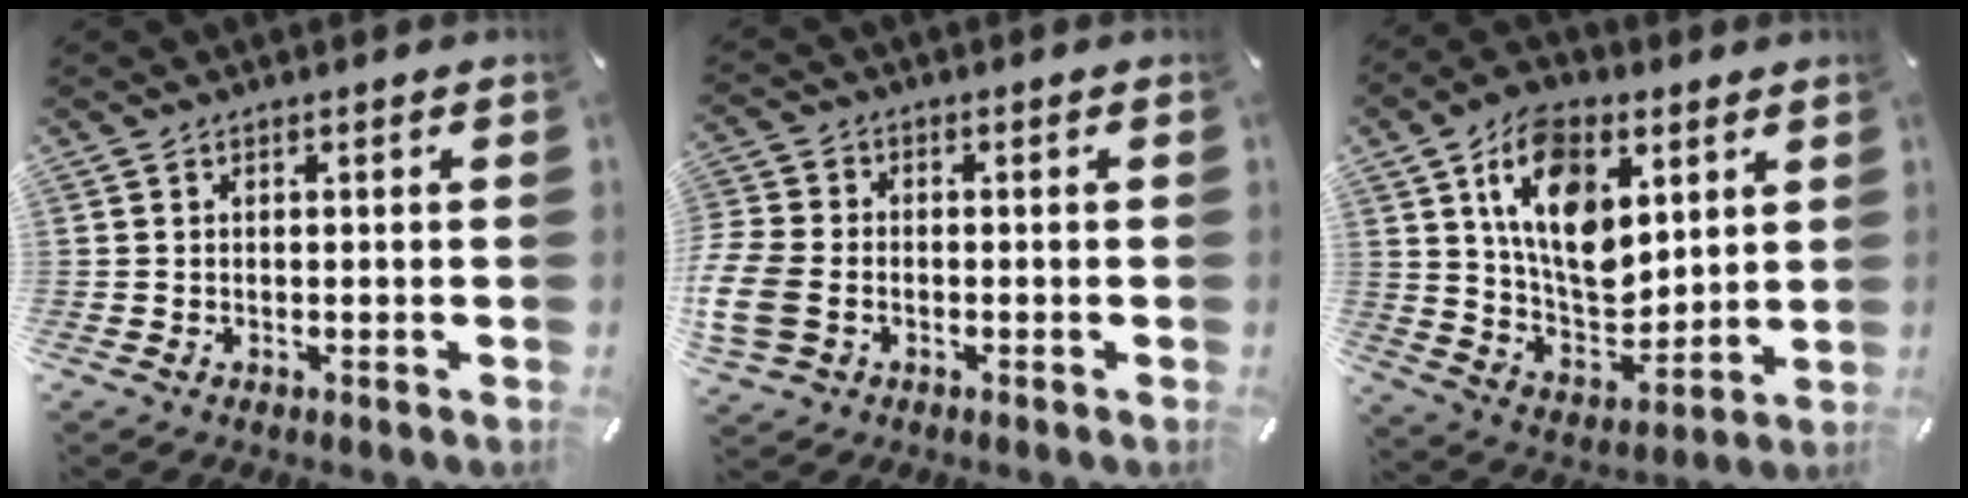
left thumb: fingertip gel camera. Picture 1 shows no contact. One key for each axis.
{"total": 8.6, "fx": -2.2, "fy": 7.0, "fz": 4.5, "tx": -0.112, "ty": 0.016, "tz": -0.037}
{"total": 17.1, "fx": 6.5, "fy": 11.3, "fz": 11.1, "tx": -0.186, "ty": -0.012, "tz": 0.124}